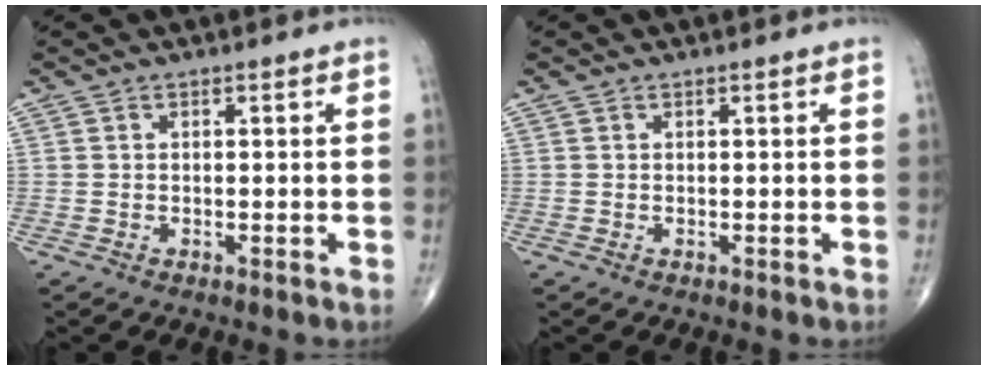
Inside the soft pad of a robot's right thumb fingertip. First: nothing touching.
{"total": 0.0}